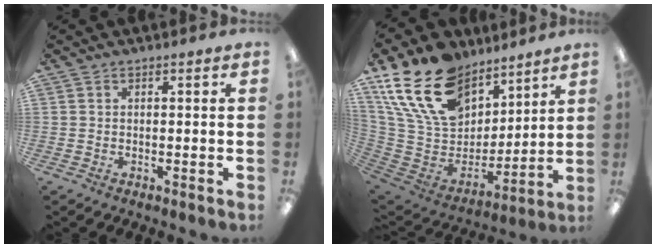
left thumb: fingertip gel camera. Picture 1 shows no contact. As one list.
[{"total": 21.9, "force": [13.3, 13.9, 10.5], "torque": [-0.231, -0.062, 0.255]}]